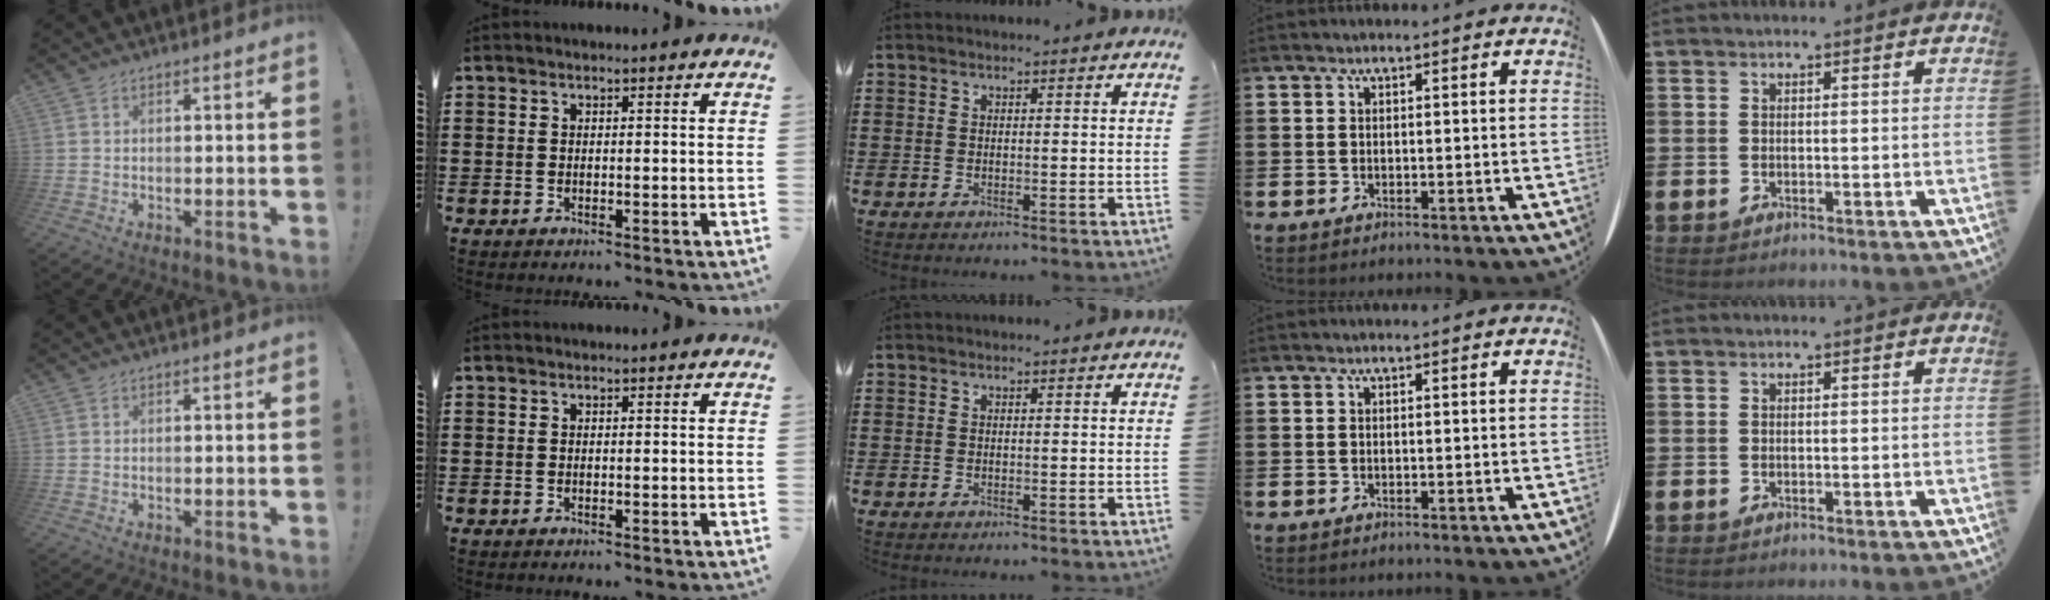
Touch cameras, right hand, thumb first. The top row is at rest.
{}